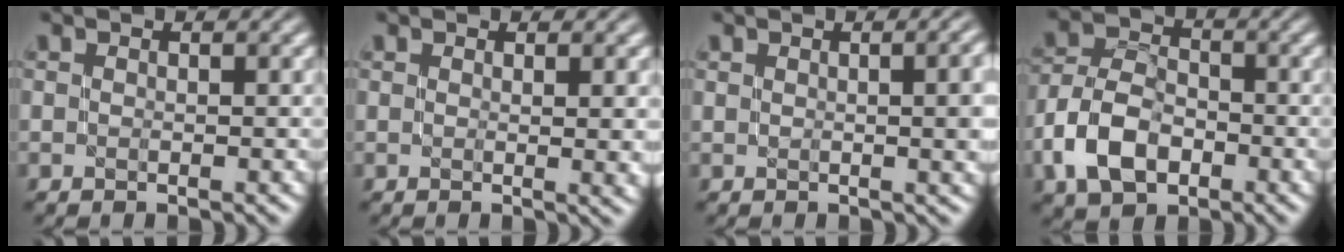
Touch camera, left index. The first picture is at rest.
{"total": 2.1, "force": [0.5, 0.4, 2.0], "torque": [-0.021, -0.005, 0.009]}
{"total": 4.8, "force": [0.6, 1.9, 4.4], "torque": [-0.035, 0.007, 0.015]}
{"total": 6.3, "force": [-2.8, 4.1, 3.9], "torque": [-0.079, 0.006, -0.060]}